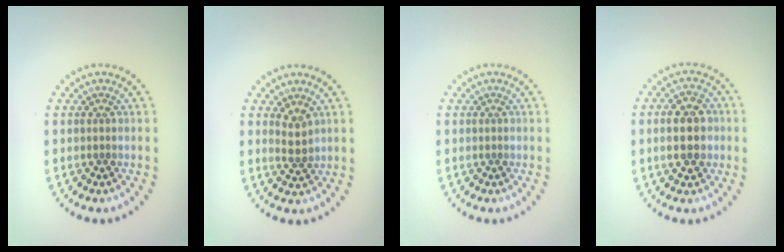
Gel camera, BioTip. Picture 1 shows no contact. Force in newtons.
{"total": 1.8, "press": 1.7, "slide": 0.7}
{"total": 0.0}
{"total": 4.0, "press": 4.0, "slide": 0.2}